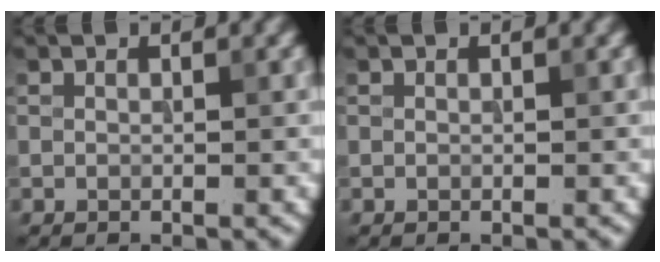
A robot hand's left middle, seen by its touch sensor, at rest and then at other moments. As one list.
[{"total": 0.0}]